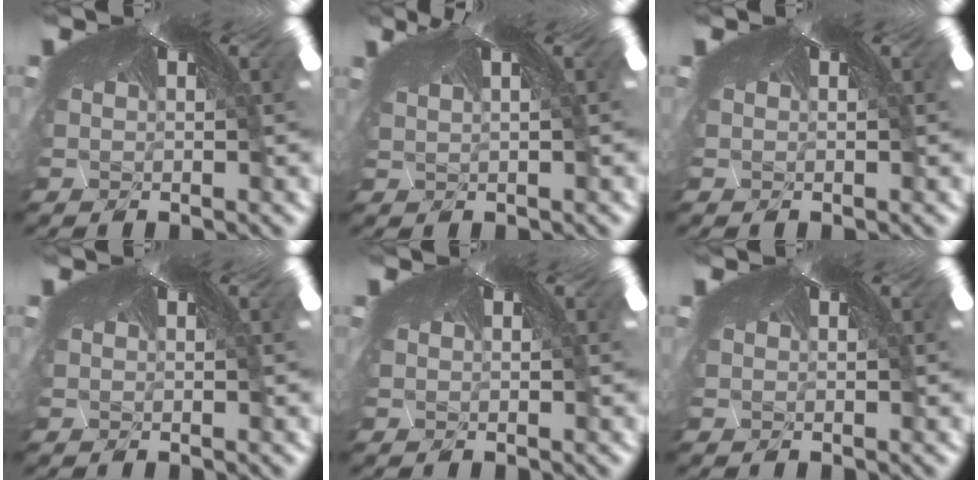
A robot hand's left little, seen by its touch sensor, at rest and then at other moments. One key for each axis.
{"total": 3.1, "fx": -1.2, "fy": -2.2, "fz": -1.8, "tx": 0.035, "ty": -0.016, "tz": -0.013}
{"total": 0.0}
{"total": 0.0}
{"total": 0.0}
{"total": 0.0}